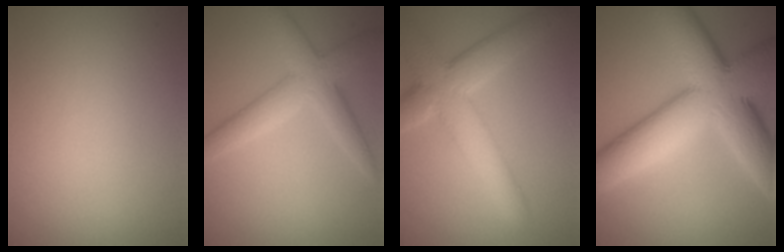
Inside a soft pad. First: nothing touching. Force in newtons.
{"total": 4.4, "press": 4.4, "slide": 0.1}
{"total": 6.6, "press": 6.6, "slide": 0.4}
{"total": 12.3, "press": 12.3, "slide": 0.4}